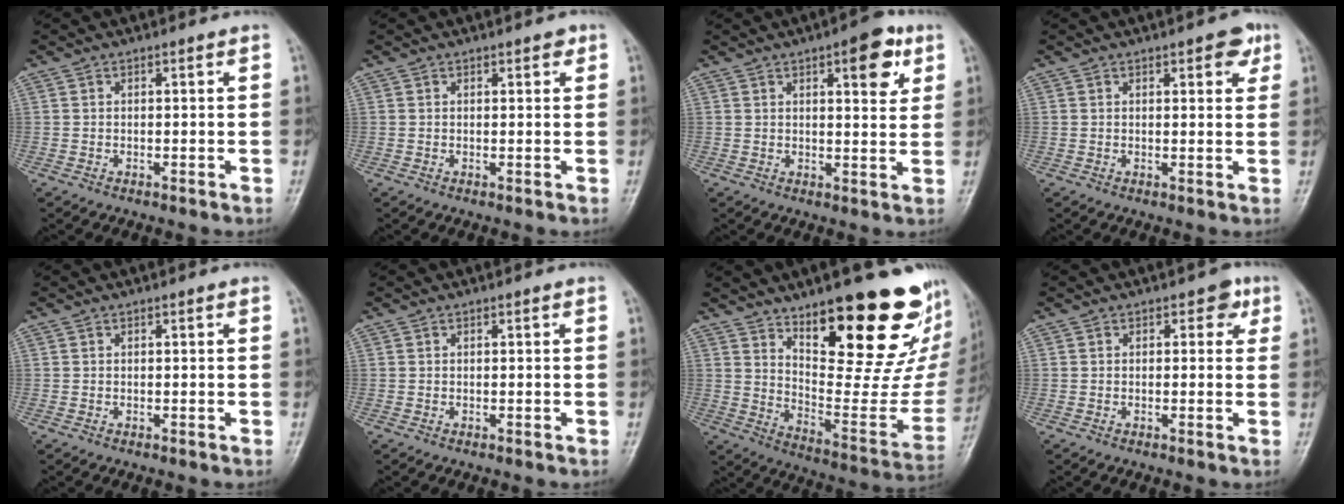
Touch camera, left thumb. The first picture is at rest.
{"total": 1.7, "force": [1.0, 0.8, 1.1], "torque": [-0.005, -0.002, 0.010]}
{"total": 8.2, "force": [3.9, 3.1, 6.5], "torque": [-0.063, -0.014, 0.046]}
{"total": 4.3, "force": [2.2, 1.8, 3.3], "torque": [-0.022, -0.006, 0.021]}
{"total": 0.0}
{"total": 0.0}
{"total": 27.9, "force": [16.9, 9.4, 20.2], "torque": [-0.230, -0.094, 0.259]}
{"total": 2.6, "force": [1.0, 1.8, 1.6], "torque": [0.005, 0.002, 0.003]}